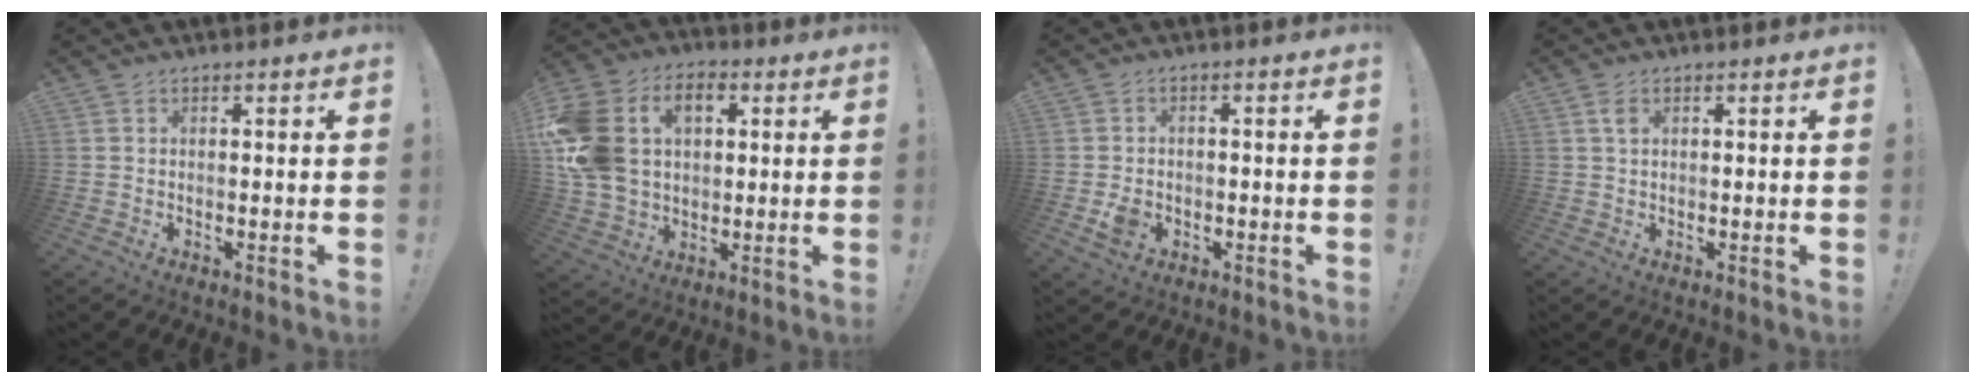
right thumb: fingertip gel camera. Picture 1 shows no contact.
{"total": 18.8, "force": [4.9, 13.7, 11.9], "torque": [-0.232, -0.006, 0.090]}
{"total": 4.1, "force": [-1.4, 3.3, 2.0], "torque": [-0.017, 0.007, -0.025]}
{"total": 2.4, "force": [1.0, 1.2, 1.8], "torque": [-0.032, -0.001, 0.017]}